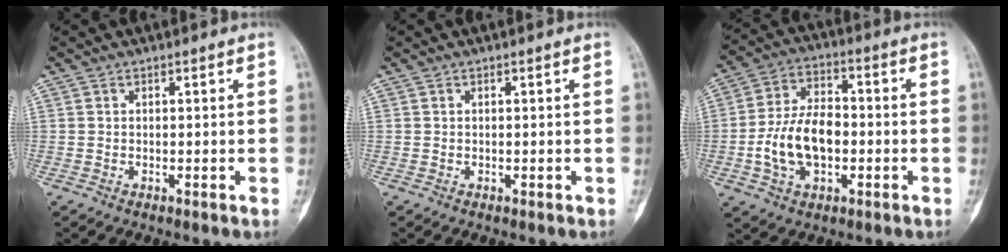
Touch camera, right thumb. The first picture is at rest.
{"total": 0.0}
{"total": 13.2, "force": [-2.4, 8.1, 10.1], "torque": [-0.176, 0.028, -0.047]}